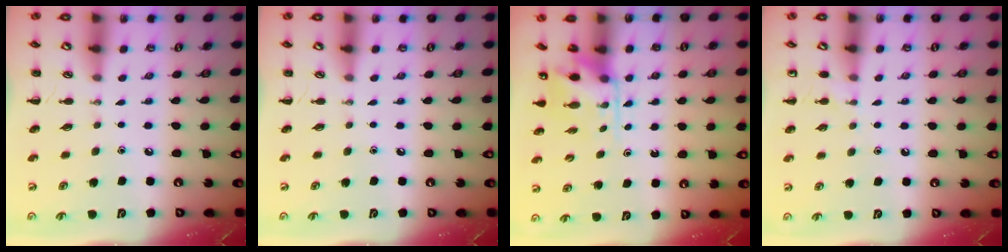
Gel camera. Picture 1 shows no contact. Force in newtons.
{"total": 0.0}
{"total": 4.6, "press": 4.5, "slide": 0.4}
{"total": 4.7, "press": 4.5, "slide": 1.6}